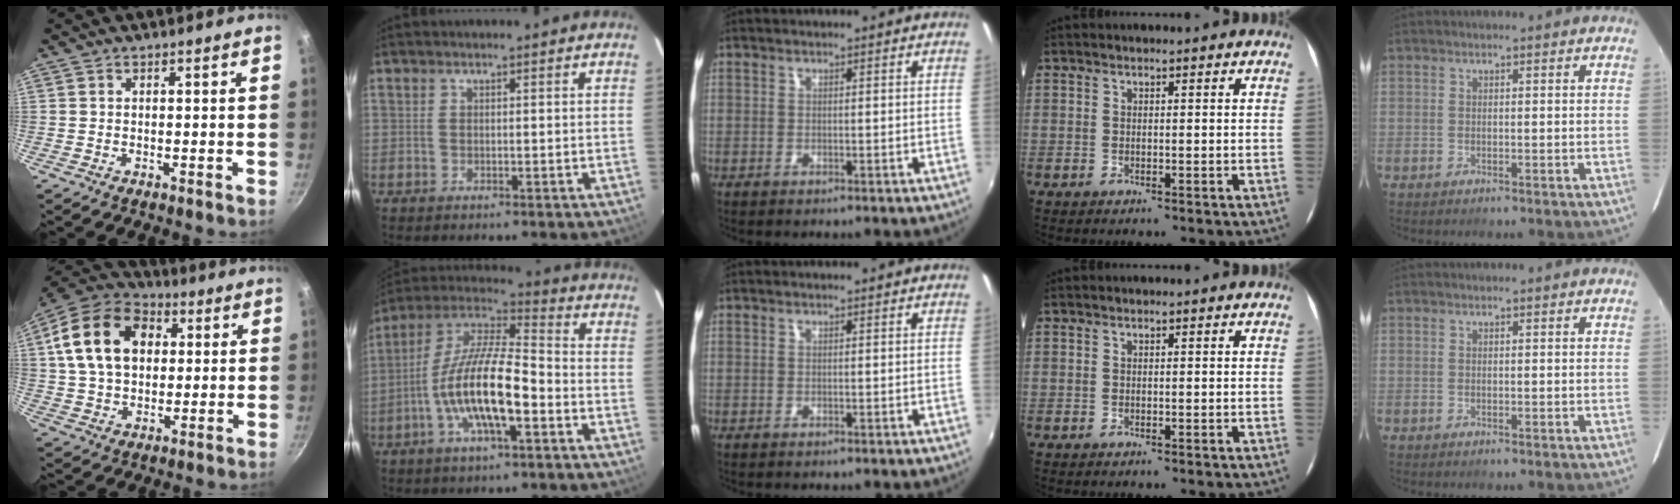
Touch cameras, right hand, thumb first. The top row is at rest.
{"thumb": {"total": 18.5, "force": [4.2, 13.2, 12.2], "torque": [-0.197, 0.020, 0.064]}, "index": {"total": 16.0, "force": [-5.3, 4.4, 14.4], "torque": [-0.278, -0.004, -0.105]}}